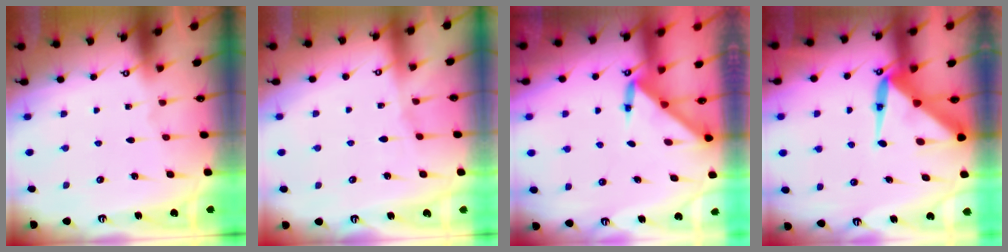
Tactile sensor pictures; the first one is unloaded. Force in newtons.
{"total": 2.9, "press": 2.9, "slide": 0.5}
{"total": 3.0, "press": 3.0, "slide": 0.3}
{"total": 8.4, "press": 8.4, "slide": 0.7}